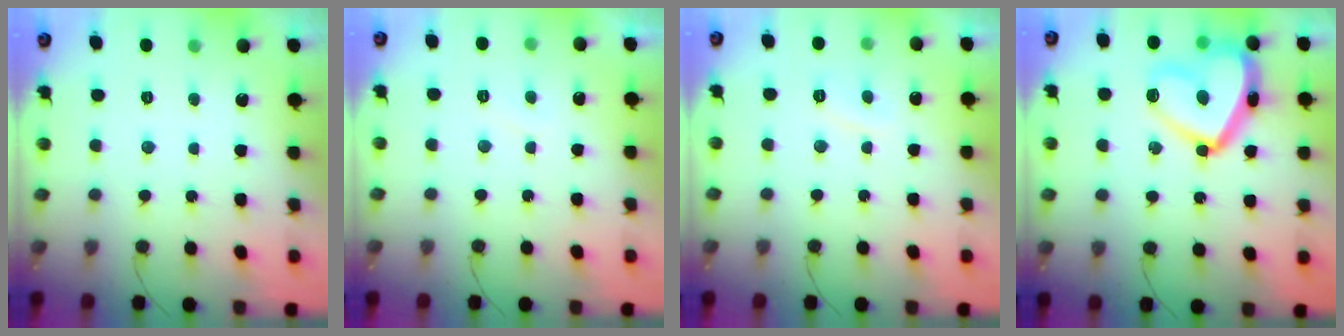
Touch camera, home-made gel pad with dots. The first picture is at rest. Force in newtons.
{"total": 1.3, "press": 1.2, "slide": 0.4}
{"total": 2.9, "press": 2.9, "slide": 0.3}
{"total": 18.9, "press": 18.9, "slide": 1.4}